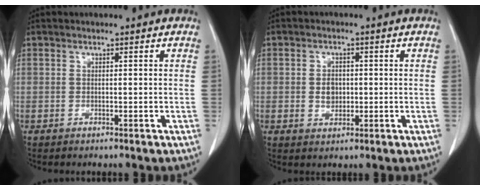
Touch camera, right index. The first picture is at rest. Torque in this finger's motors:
{"motor_torque": [0.64, -0.01, 0.19, 0.02]}